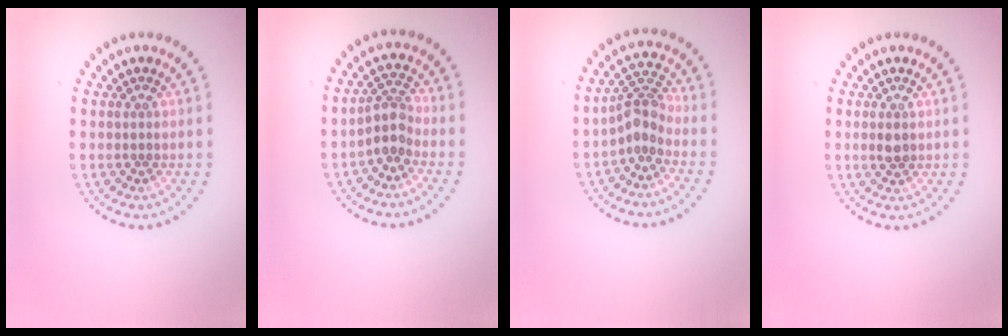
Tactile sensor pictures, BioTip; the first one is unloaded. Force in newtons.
{"total": 2.3, "press": 1.8, "slide": 1.4}
{"total": 2.8, "press": 2.1, "slide": 1.8}
{"total": 1.3, "press": 1.3, "slide": 0.1}